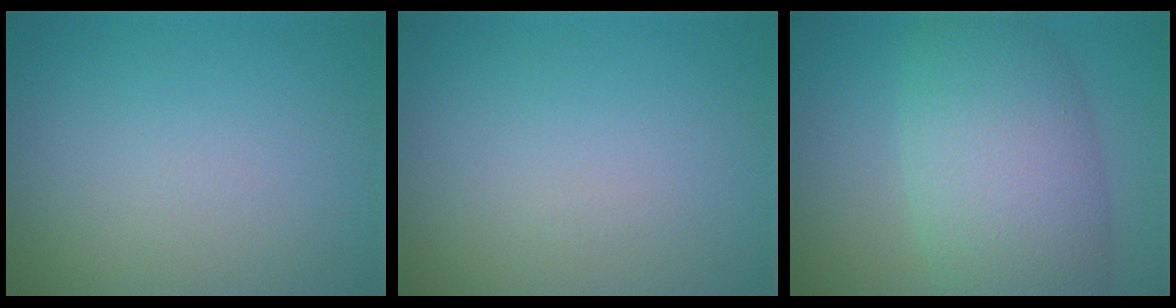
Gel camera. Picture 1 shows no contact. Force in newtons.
{"total": 0.0}
{"total": 9.4, "press": 9.4, "slide": 0.3}